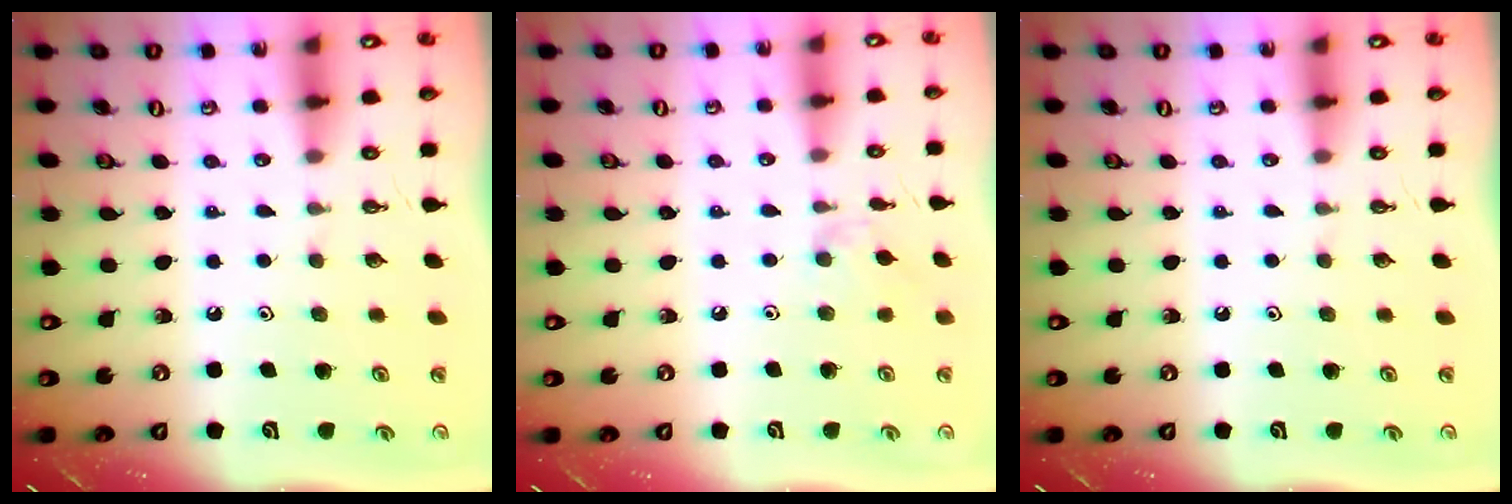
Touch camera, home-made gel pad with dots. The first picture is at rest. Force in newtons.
{"total": 5.2, "press": 5.2, "slide": 0.8}
{"total": 0.0}